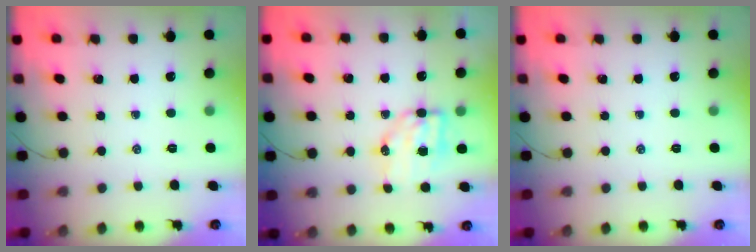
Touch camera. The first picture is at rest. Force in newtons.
{"total": 7.8, "press": 7.8, "slide": 1.1}
{"total": 0.0}